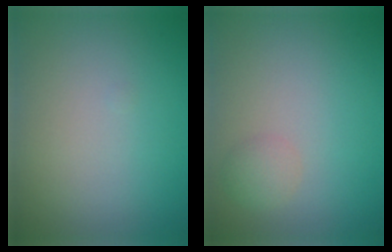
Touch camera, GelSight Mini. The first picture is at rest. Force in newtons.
{"total": 1.5, "press": 1.5, "slide": 0.1}